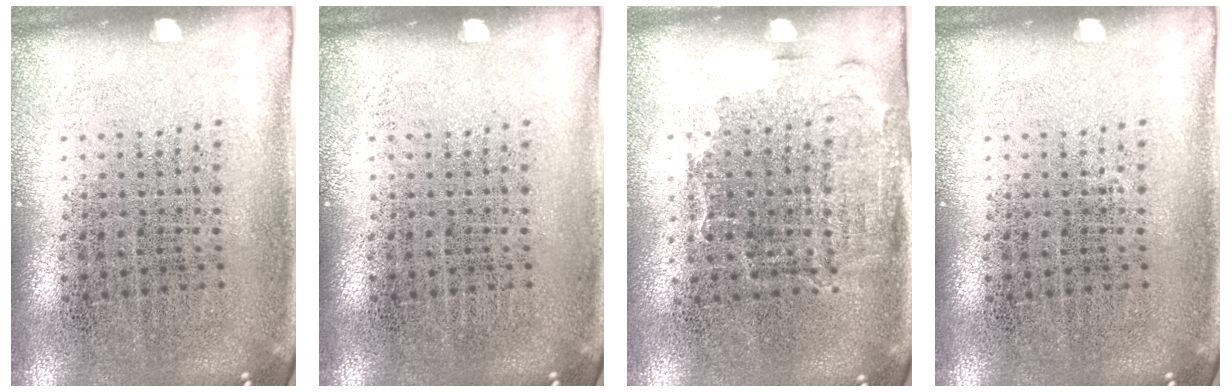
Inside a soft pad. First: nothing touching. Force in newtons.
{"total": 0.0}
{"total": 1.6, "press": 1.3, "slide": 1.0}
{"total": 0.0}